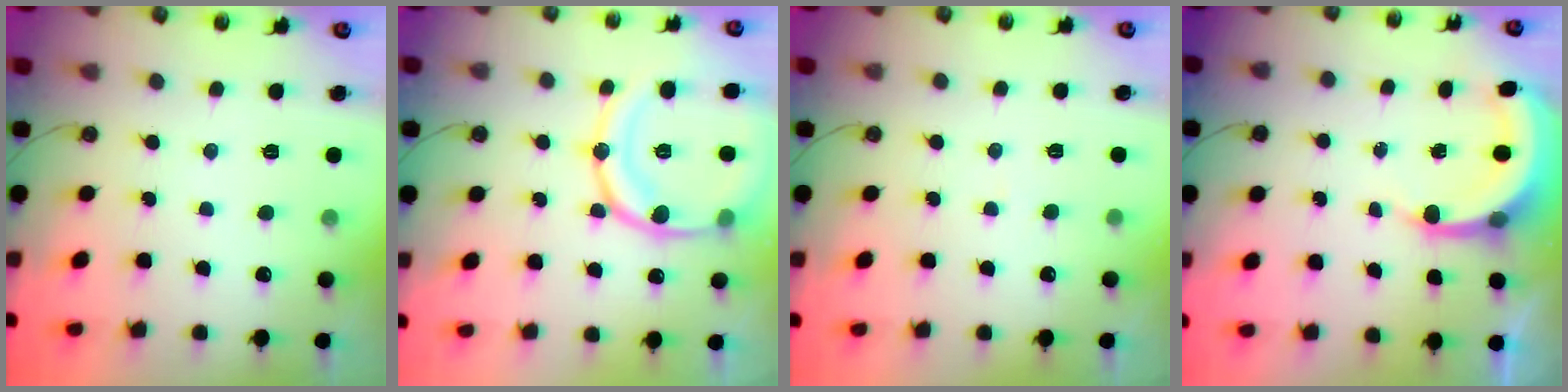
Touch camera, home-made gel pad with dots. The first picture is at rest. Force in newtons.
{"total": 17.8, "press": 17.8, "slide": 1.5}
{"total": 2.9, "press": 2.9, "slide": 0.2}
{"total": 5.9, "press": 5.9, "slide": 0.8}